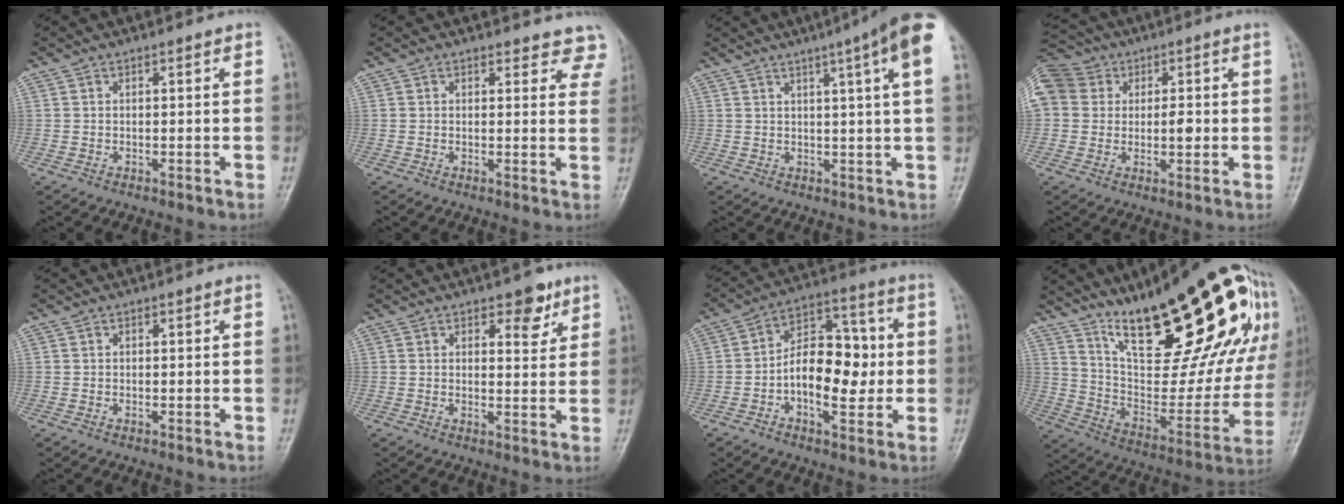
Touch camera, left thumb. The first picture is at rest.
{"total": 6.4, "force": [5.9, 2.6, 0.2], "torque": [0.051, -0.024, 0.032]}
{"total": 12.3, "force": [6.4, 0.5, 10.5], "torque": [-0.140, -0.002, 0.069]}
{"total": 15.1, "force": [2.1, 12.0, 9.0], "torque": [-0.171, 0.026, 0.033]}
{"total": 0.0}
{"total": 4.8, "force": [2.9, 2.6, 2.8], "torque": [-0.011, -0.015, 0.037]}
{"total": 13.4, "force": [-1.4, 7.9, 10.8], "torque": [-0.144, 0.034, -0.030]}
{"total": 32.9, "force": [17.7, 10.7, 25.6], "torque": [-0.327, -0.057, 0.287]}